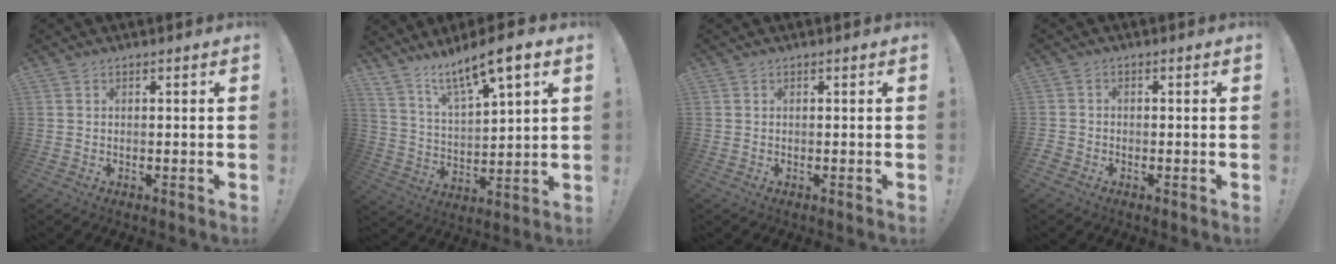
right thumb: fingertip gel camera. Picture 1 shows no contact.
{"total": 10.6, "force": [8.6, 1.7, 6.0], "torque": [-0.114, -0.064, 0.145]}
{"total": 0.0}
{"total": 1.9, "force": [-1.2, 1.3, 0.6], "torque": [-0.012, 0.007, -0.020]}